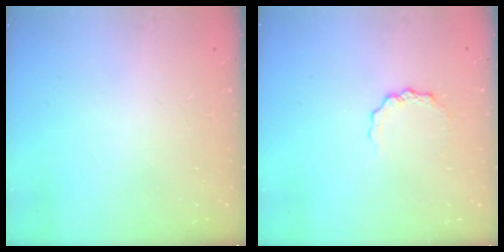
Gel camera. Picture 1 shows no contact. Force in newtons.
{"total": 4.2, "press": 4.1, "slide": 0.5}